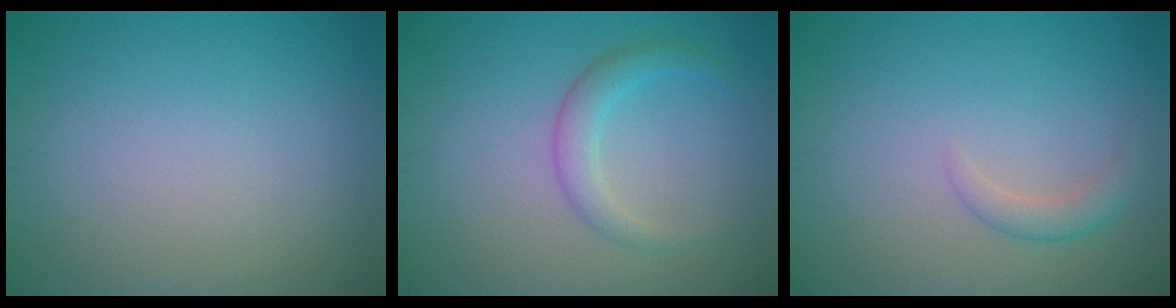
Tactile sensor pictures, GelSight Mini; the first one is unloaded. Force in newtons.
{"total": 2.3, "press": 2.3, "slide": 0.1}
{"total": 1.5, "press": 1.5, "slide": 0.1}